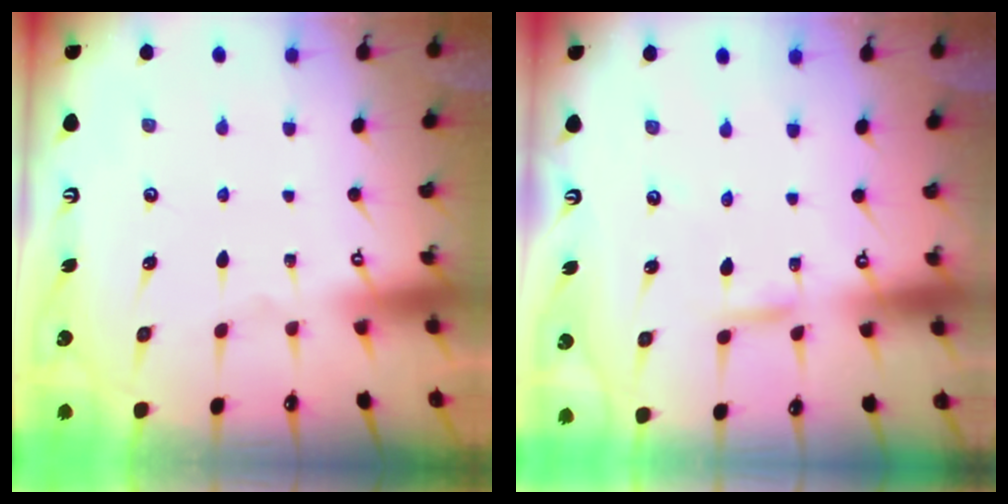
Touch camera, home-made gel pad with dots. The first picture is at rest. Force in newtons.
{"total": 2.0, "press": 2.0, "slide": 0.1}